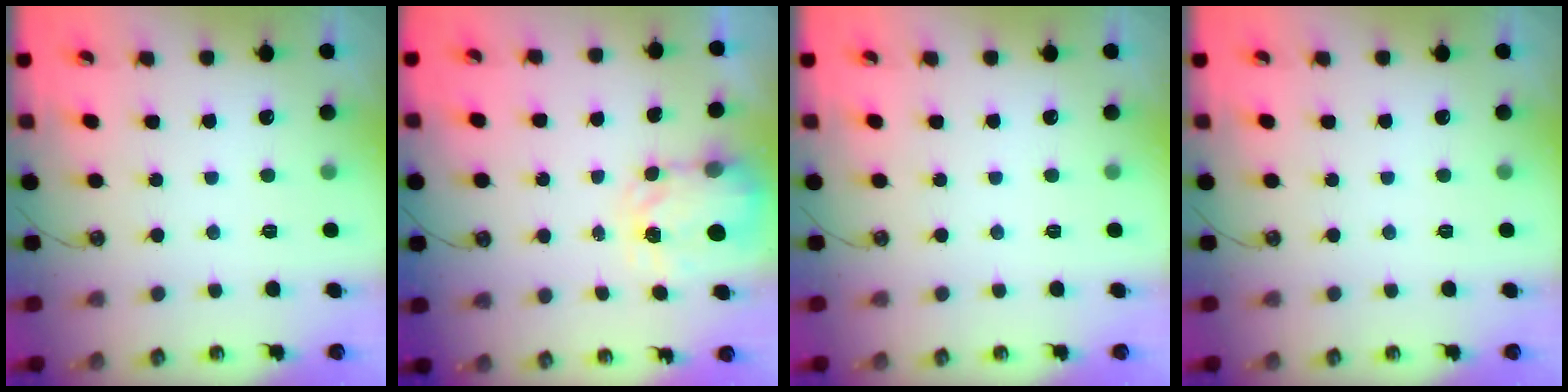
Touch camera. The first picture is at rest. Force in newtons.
{"total": 3.8, "press": 3.8, "slide": 0.5}
{"total": 0.0}
{"total": 0.0}